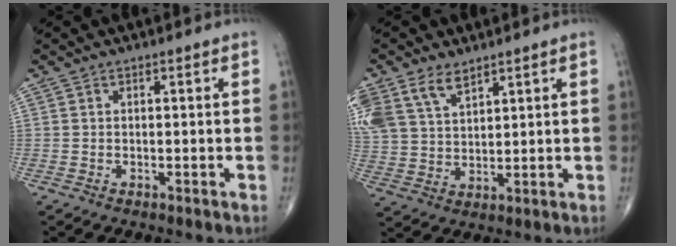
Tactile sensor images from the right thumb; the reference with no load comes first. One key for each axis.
{"total": 12.6, "fx": 7.4, "fy": 7.4, "fz": 7.0, "tx": -0.158, "ty": -0.005, "tz": 0.154}